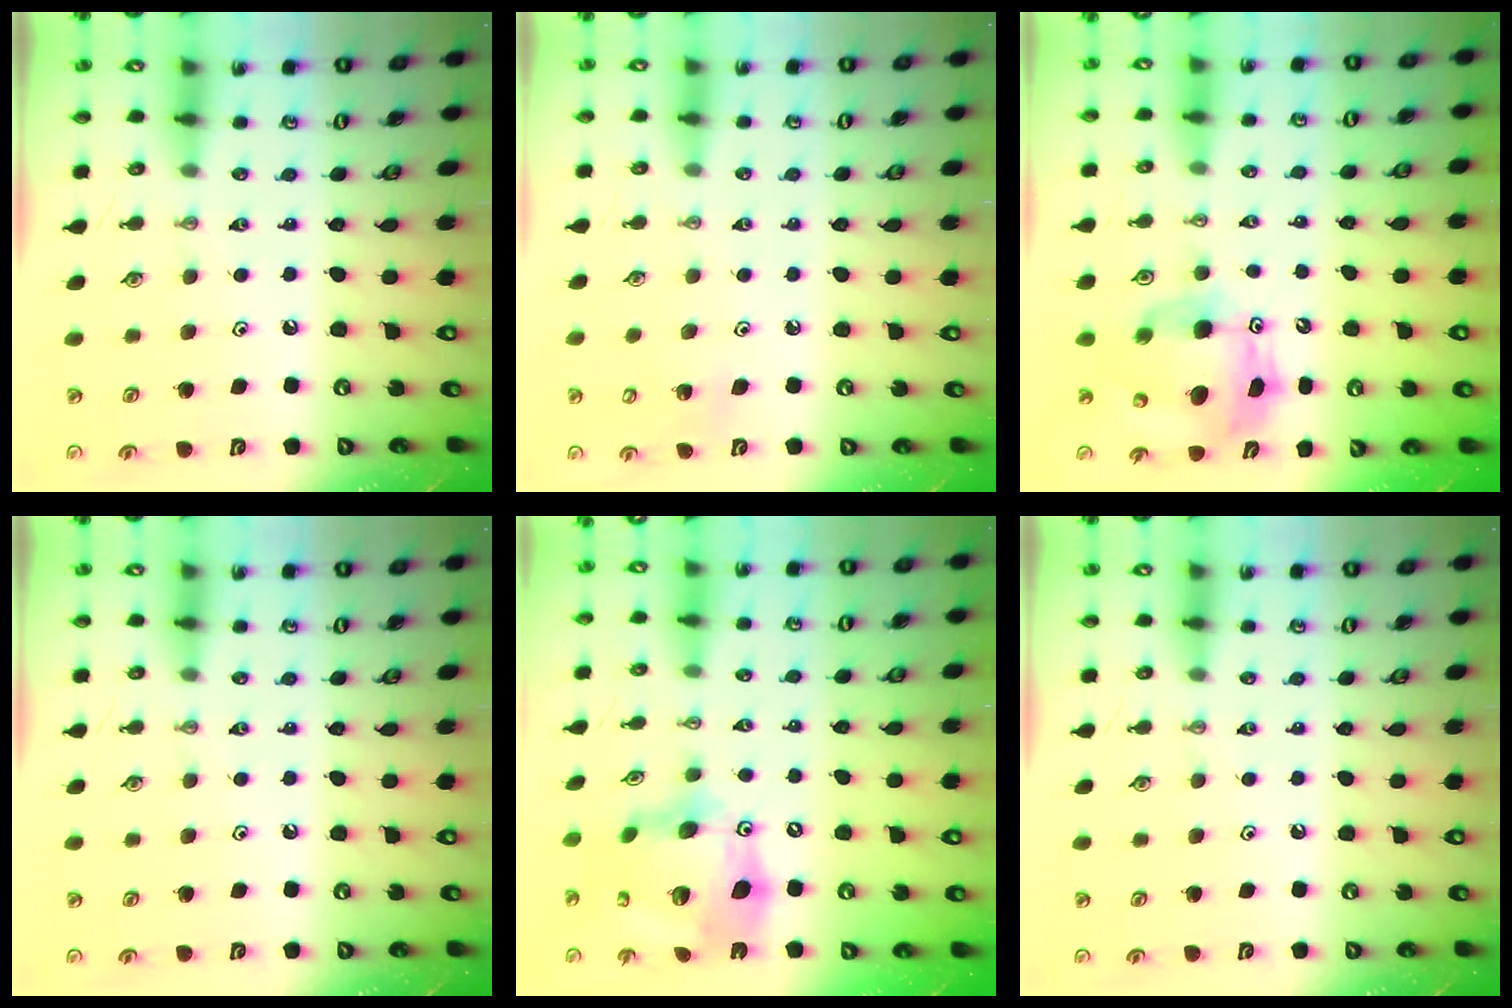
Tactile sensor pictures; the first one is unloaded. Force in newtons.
{"total": 4.5, "press": 4.4, "slide": 0.3}
{"total": 10.9, "press": 10.7, "slide": 2.0}
{"total": 0.0}
{"total": 19.8, "press": 19.7, "slide": 1.8}
{"total": 0.0}